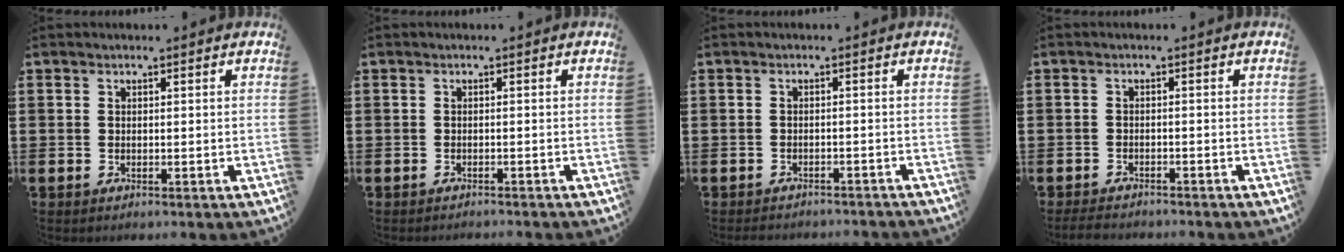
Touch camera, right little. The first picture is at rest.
{"total": 0.0}
{"total": 1.3, "force": [-1.3, 0.0, 0.0], "torque": [-0.003, 0.002, -0.027]}
{"total": 1.6, "force": [-1.6, 0.2, 0.3], "torque": [-0.009, 0.004, -0.034]}